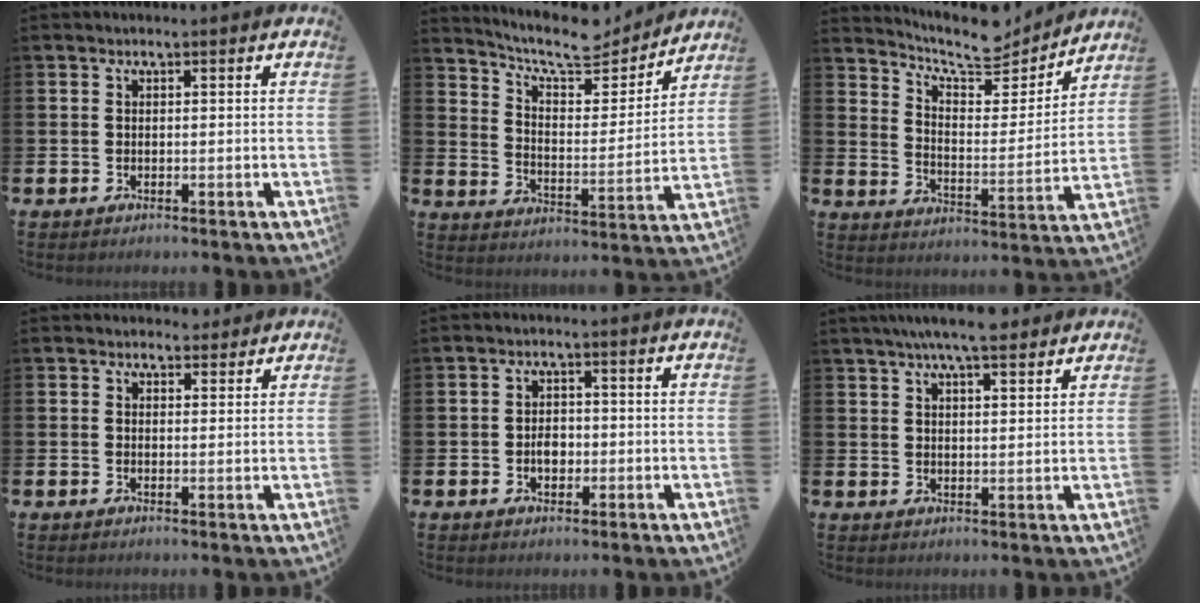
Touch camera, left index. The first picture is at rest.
{"total": 9.2, "force": [8.4, 2.3, 3.0], "torque": [-0.077, -0.059, 0.144]}
{"total": 8.7, "force": [8.0, 2.3, 2.4], "torque": [-0.065, -0.060, 0.138]}
{"total": 2.4, "force": [2.2, 0.9, 0.0], "torque": [0.002, -0.007, 0.040]}
{"total": 2.5, "force": [-0.5, 1.8, 1.7], "torque": [-0.017, -0.002, -0.015]}
{"total": 6.0, "force": [5.4, 0.7, 2.5], "torque": [-0.054, -0.016, 0.095]}